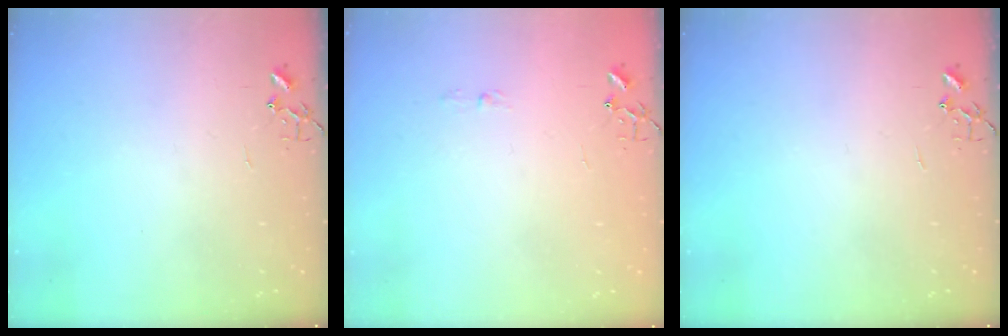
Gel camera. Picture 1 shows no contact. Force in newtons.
{"total": 2.9, "press": 2.9, "slide": 0.4}
{"total": 0.0}